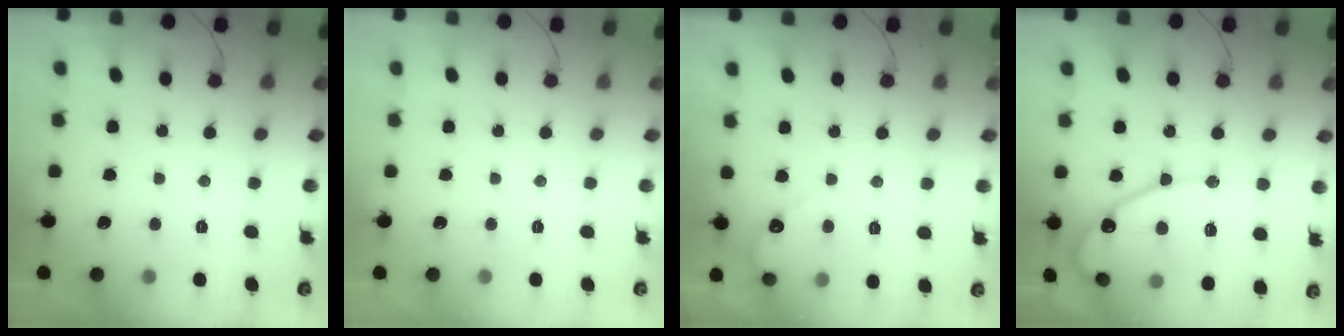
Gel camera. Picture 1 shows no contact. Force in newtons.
{"total": 0.0}
{"total": 3.1, "press": 3.0, "slide": 0.2}
{"total": 15.3, "press": 15.2, "slide": 1.2}